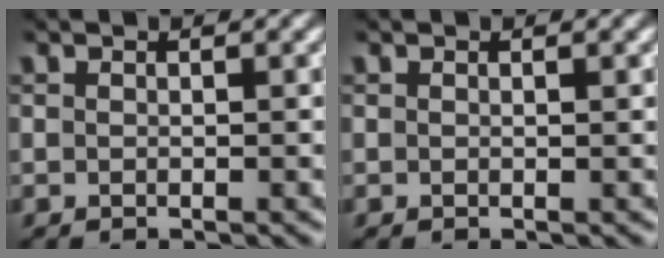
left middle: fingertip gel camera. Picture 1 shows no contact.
{"total": 0.0}